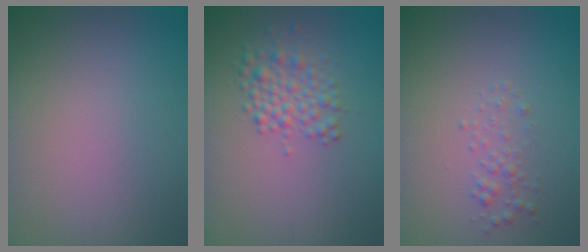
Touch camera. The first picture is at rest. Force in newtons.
{"total": 3.1, "press": 3.1, "slide": 0.0}
{"total": 1.3, "press": 1.3, "slide": 0.0}